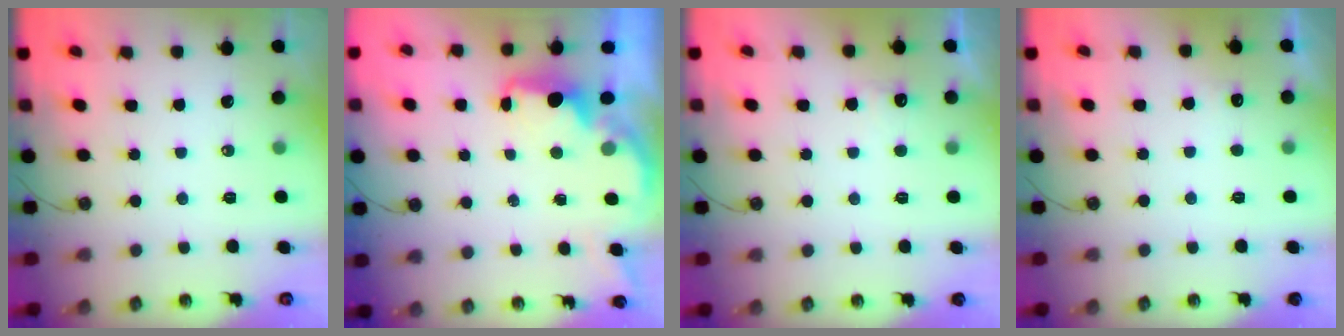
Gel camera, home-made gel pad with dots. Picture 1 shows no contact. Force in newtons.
{"total": 2.0, "press": 1.8, "slide": 0.8}
{"total": 6.2, "press": 6.0, "slide": 1.5}
{"total": 4.6, "press": 4.5, "slide": 1.1}